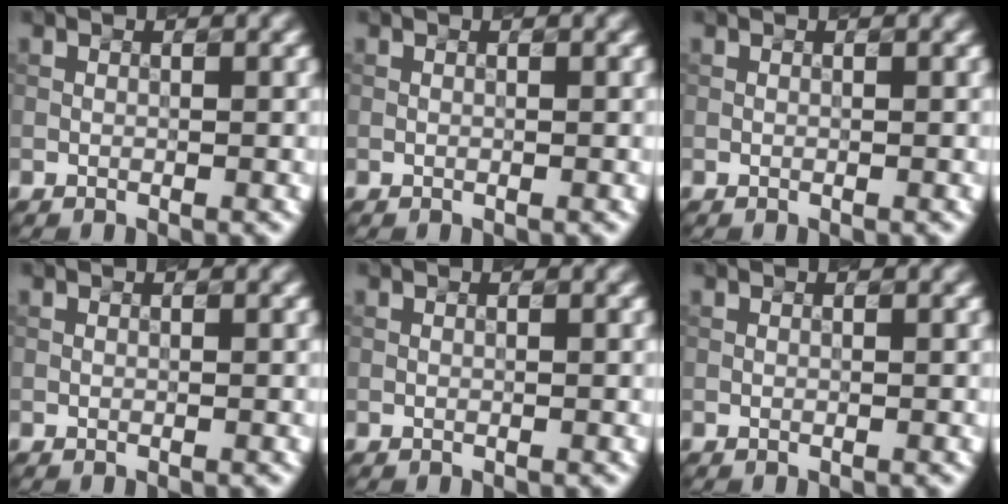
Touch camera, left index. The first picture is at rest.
{"total": 0.0}
{"total": 0.0}
{"total": 0.0}
{"total": 0.0}
{"total": 0.0}